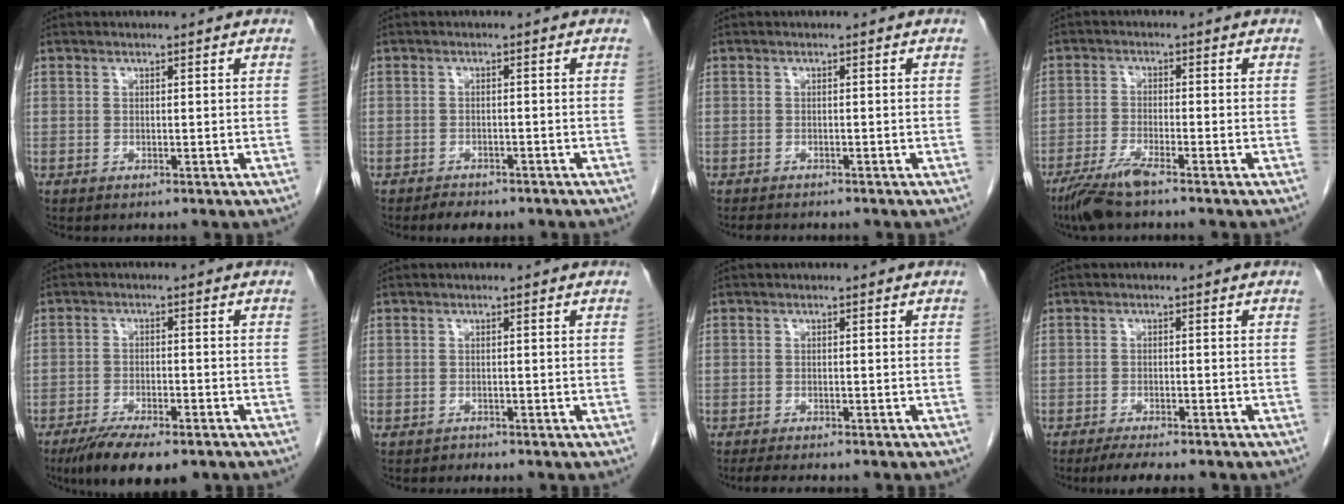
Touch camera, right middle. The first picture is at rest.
{"total": 3.8, "force": [-3.2, 1.6, 1.5], "torque": [-0.026, -0.004, -0.039]}
{"total": 3.1, "force": [-2.7, 0.9, 1.2], "torque": [-0.022, -0.006, -0.033]}
{"total": 5.4, "force": [-4.1, 0.1, 3.5], "torque": [-0.078, -0.017, -0.082]}
{"total": 9.9, "force": [-7.3, 2.6, 6.2], "torque": [-0.095, -0.017, -0.112]}
{"total": 0.6, "force": [-0.5, 0.2, -0.1], "torque": [-0.009, -0.003, -0.011]}
{"total": 5.5, "force": [-4.7, 1.1, 2.7], "torque": [-0.036, -0.010, -0.064]}
{"total": 5.9, "force": [-5.0, 0.9, 3.0], "torque": [-0.045, -0.011, -0.074]}